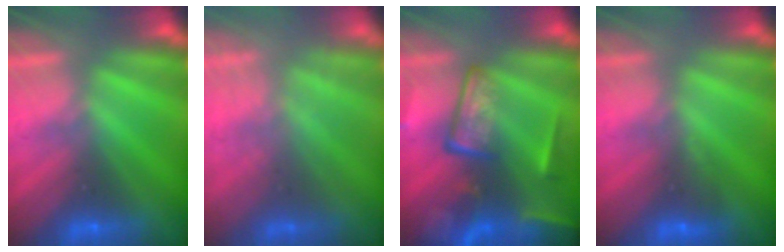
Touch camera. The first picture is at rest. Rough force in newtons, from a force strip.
{"total": 2.1}
{"total": 8.8}
{"total": 2.9}